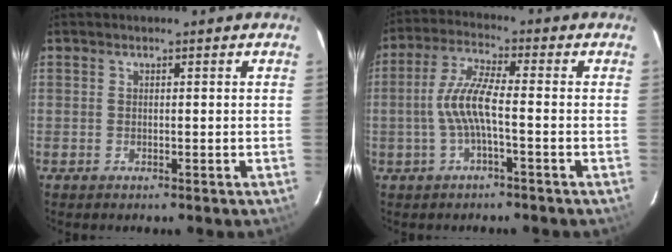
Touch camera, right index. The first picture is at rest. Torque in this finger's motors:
{"motor_torque": [1.14, -0.13, 0.58, 0.19]}